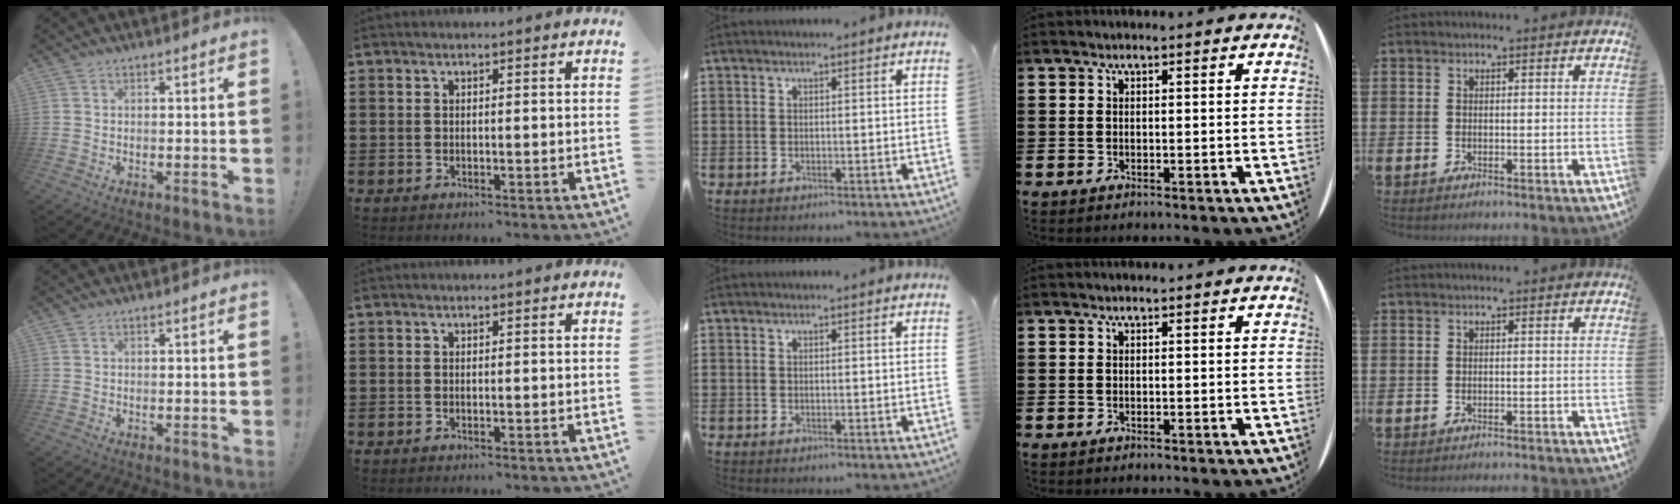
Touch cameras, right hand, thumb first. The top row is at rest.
{"little": {"total": 0.6, "force": [-0.6, -0.1, 0.0], "torque": [0.001, 0.000, -0.013]}}